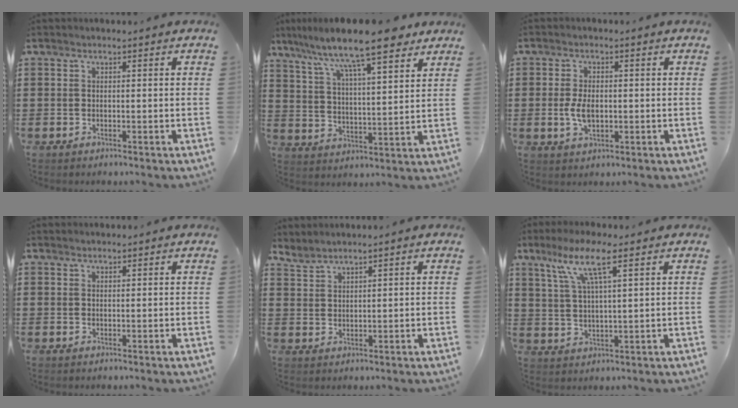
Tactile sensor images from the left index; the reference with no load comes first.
{"total": 10.5, "force": [8.5, 1.5, 6.1], "torque": [-0.141, -0.041, 0.140]}
{"total": 4.4, "force": [-0.2, 2.3, 3.7], "torque": [-0.085, 0.000, -0.007]}
{"total": 0.7, "force": [0.7, 0.1, 0.1], "torque": [-0.004, 0.000, 0.013]}
{"total": 1.9, "force": [1.9, -0.1, 0.1], "torque": [-0.006, -0.002, 0.038]}
{"total": 8.0, "force": [4.6, 1.0, 6.5], "torque": [-0.137, 0.004, 0.078]}